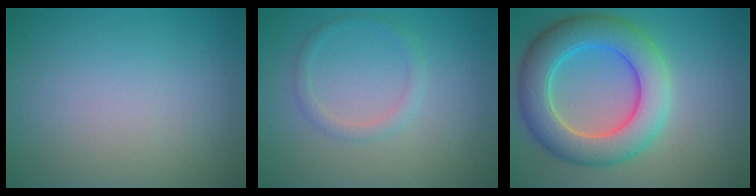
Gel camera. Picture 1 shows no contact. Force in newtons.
{"total": 1.5, "press": 1.5, "slide": 0.1}
{"total": 8.1, "press": 8.1, "slide": 0.3}